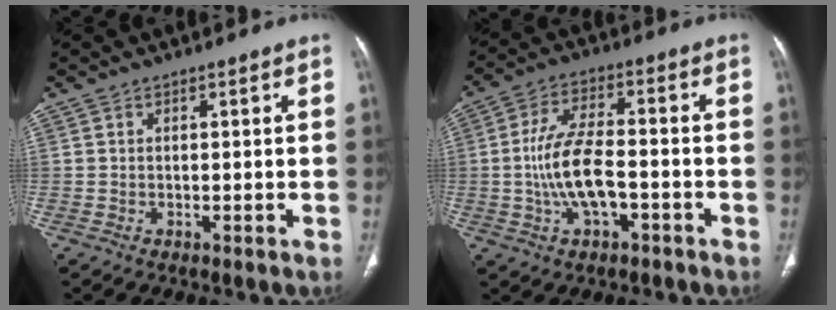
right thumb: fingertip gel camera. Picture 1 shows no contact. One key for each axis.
{"total": 10.9, "fx": -2.4, "fy": 5.1, "fz": 9.3, "tx": -0.183, "ty": 0.028, "tz": -0.046}